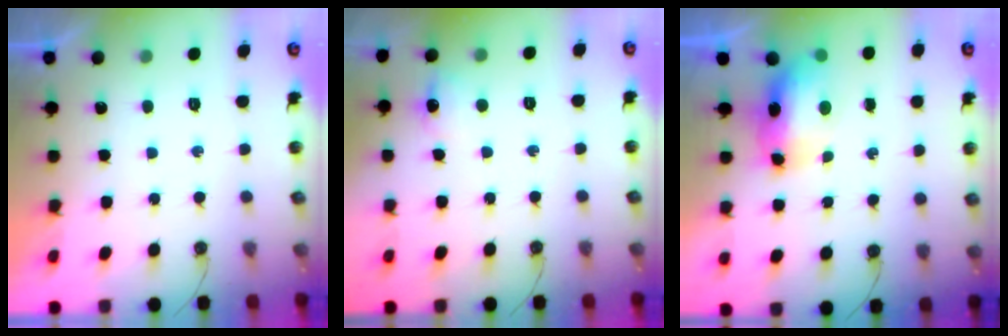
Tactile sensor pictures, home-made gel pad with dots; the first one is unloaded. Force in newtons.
{"total": 7.3, "press": 7.2, "slide": 1.0}
{"total": 9.7, "press": 9.5, "slide": 1.5}